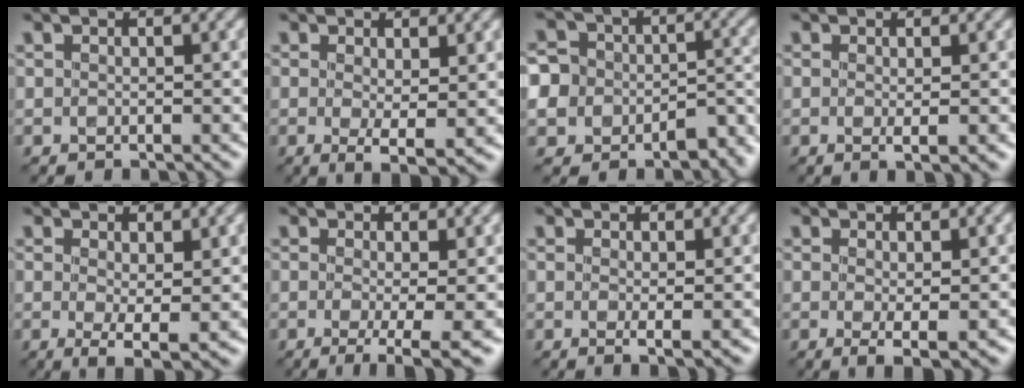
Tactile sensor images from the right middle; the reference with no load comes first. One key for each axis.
{"total": 3.1, "fx": 0.2, "fy": 0.8, "fz": 3.0, "tx": -0.057, "ty": -0.008, "tz": 0.003}
{"total": 15.3, "fx": -9.1, "fy": 11.7, "fz": 4.1, "tx": -0.088, "ty": -0.046, "tz": -0.143}
{"total": 1.8, "fx": 0.1, "fy": 0.5, "fz": 1.8, "tx": -0.027, "ty": -0.001, "tz": -0.001}
{"total": 3.6, "fx": 0.1, "fy": 1.1, "fz": 3.4, "tx": -0.064, "ty": -0.009, "tz": 0.002}
{"total": 5.7, "fx": -1.5, "fy": 1.7, "fz": 5.2, "tx": -0.071, "ty": -0.008, "tz": -0.021}
{"total": 1.7, "fx": 0.2, "fy": 0.3, "fz": 1.6, "tx": -0.030, "ty": -0.003, "tz": 0.001}
{"total": 2.5, "fx": -0.2, "fy": 0.6, "fz": 2.4, "tx": -0.046, "ty": -0.008, "tz": -0.002}